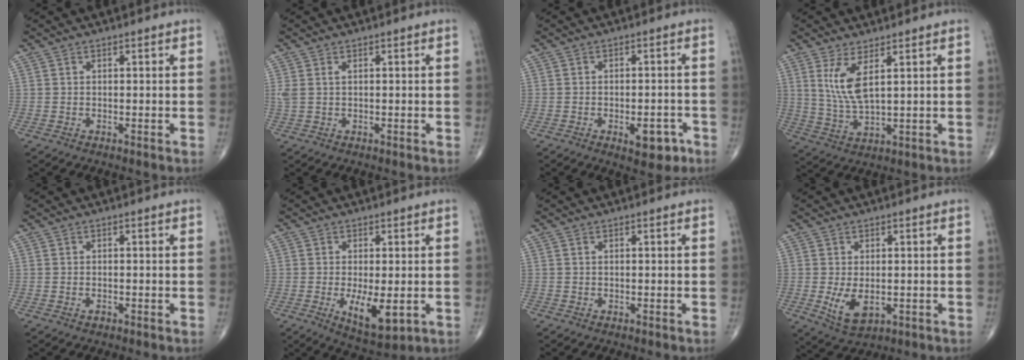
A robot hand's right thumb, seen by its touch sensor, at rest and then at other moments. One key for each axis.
{"total": 1.9, "fx": 0.6, "fy": 0.9, "fz": 1.6, "tx": -0.048, "ty": 0.015, "tz": 0.020}
{"total": 5.9, "fx": -2.8, "fy": 2.8, "fz": 4.4, "tx": -0.041, "ty": 0.013, "tz": -0.032}
{"total": 7.1, "fx": 2.8, "fy": 2.1, "fz": 6.2, "tx": -0.133, "ty": -0.025, "tz": 0.067}
{"total": 0.8, "fx": -0.5, "fy": 0.5, "fz": 0.5, "tx": -0.007, "ty": 0.002, "tz": -0.008}
{"total": 8.2, "fx": -1.7, "fy": 3.3, "fz": 7.3, "tx": -0.114, "ty": -0.020, "tz": -0.019}
{"total": 0.0}
{"total": 5.9, "fx": -0.9, "fy": 3.4, "fz": 4.8, "tx": -0.085, "ty": -0.015, "tz": -0.007}